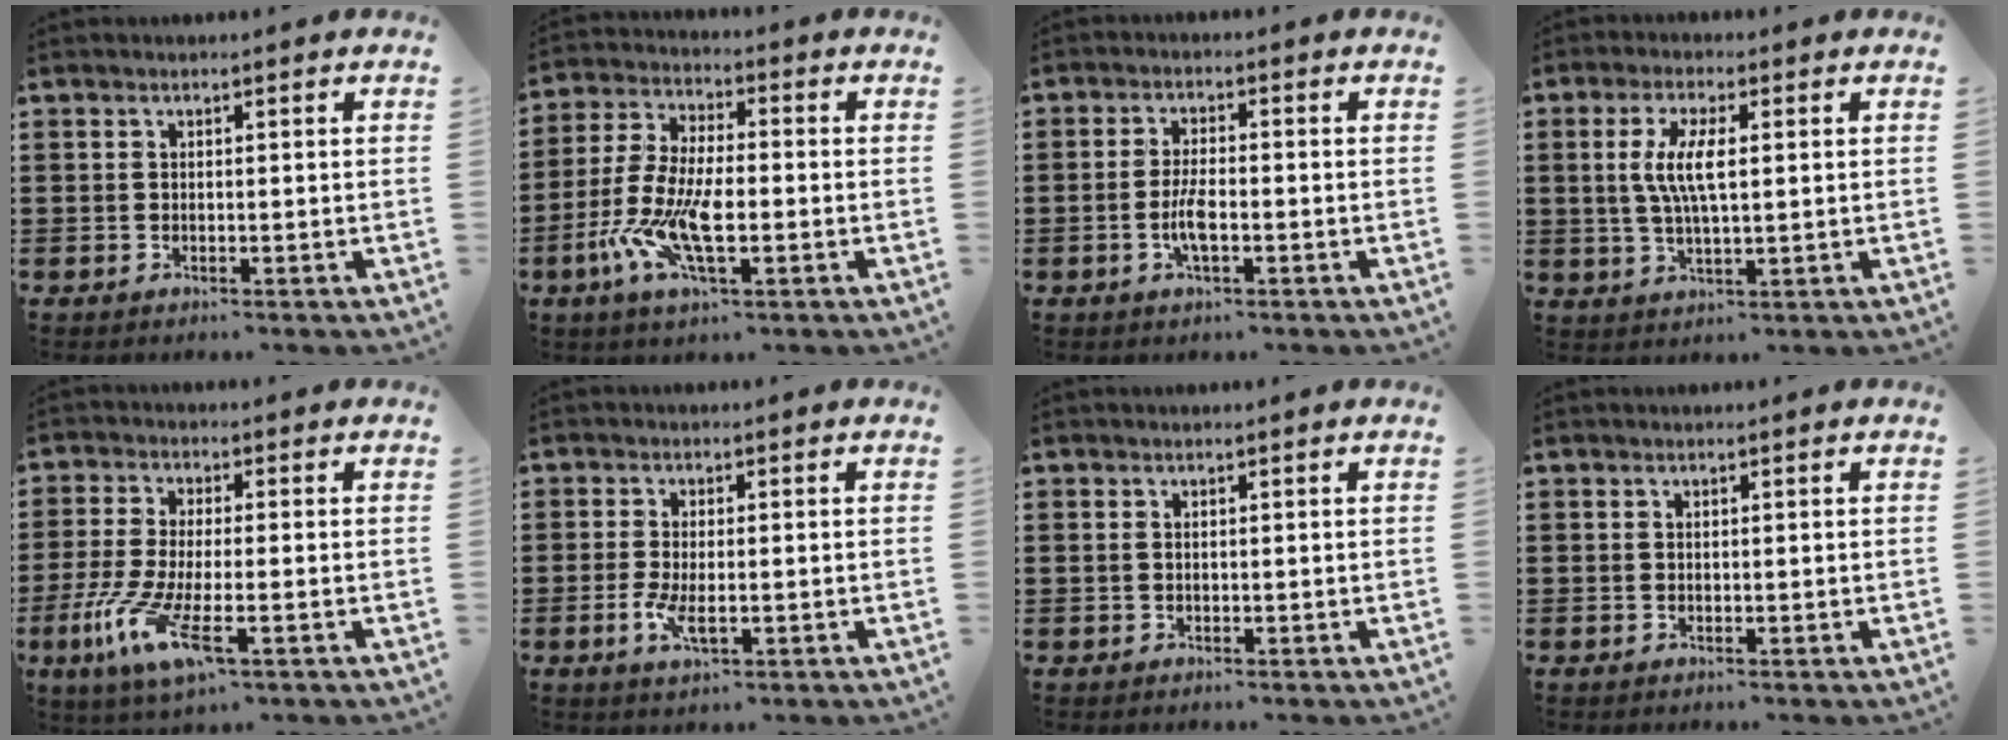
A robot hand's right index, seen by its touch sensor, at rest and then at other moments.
{"total": 10.5, "force": [-3.8, 3.8, 9.1], "torque": [-0.217, -0.013, -0.075]}
{"total": 4.2, "force": [-1.3, 1.1, 3.8], "torque": [-0.086, -0.005, -0.029]}
{"total": 6.4, "force": [0.9, 1.9, 6.0], "torque": [-0.132, 0.001, 0.009]}
{"total": 8.7, "force": [-3.9, 2.2, 7.5], "torque": [-0.168, -0.015, -0.071]}
{"total": 3.9, "force": [-1.2, 1.4, 3.5], "torque": [-0.081, -0.006, -0.025]}
{"total": 0.6, "force": [0.1, 0.4, 0.4], "torque": [-0.009, 0.002, 0.001]}
{"total": 0.0}